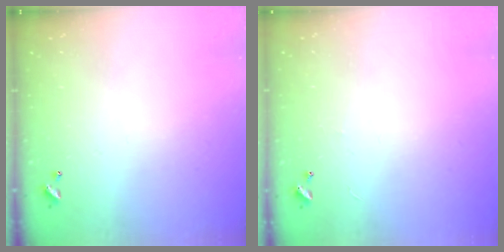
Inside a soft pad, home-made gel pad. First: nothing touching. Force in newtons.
{"total": 2.1, "press": 2.0, "slide": 0.3}